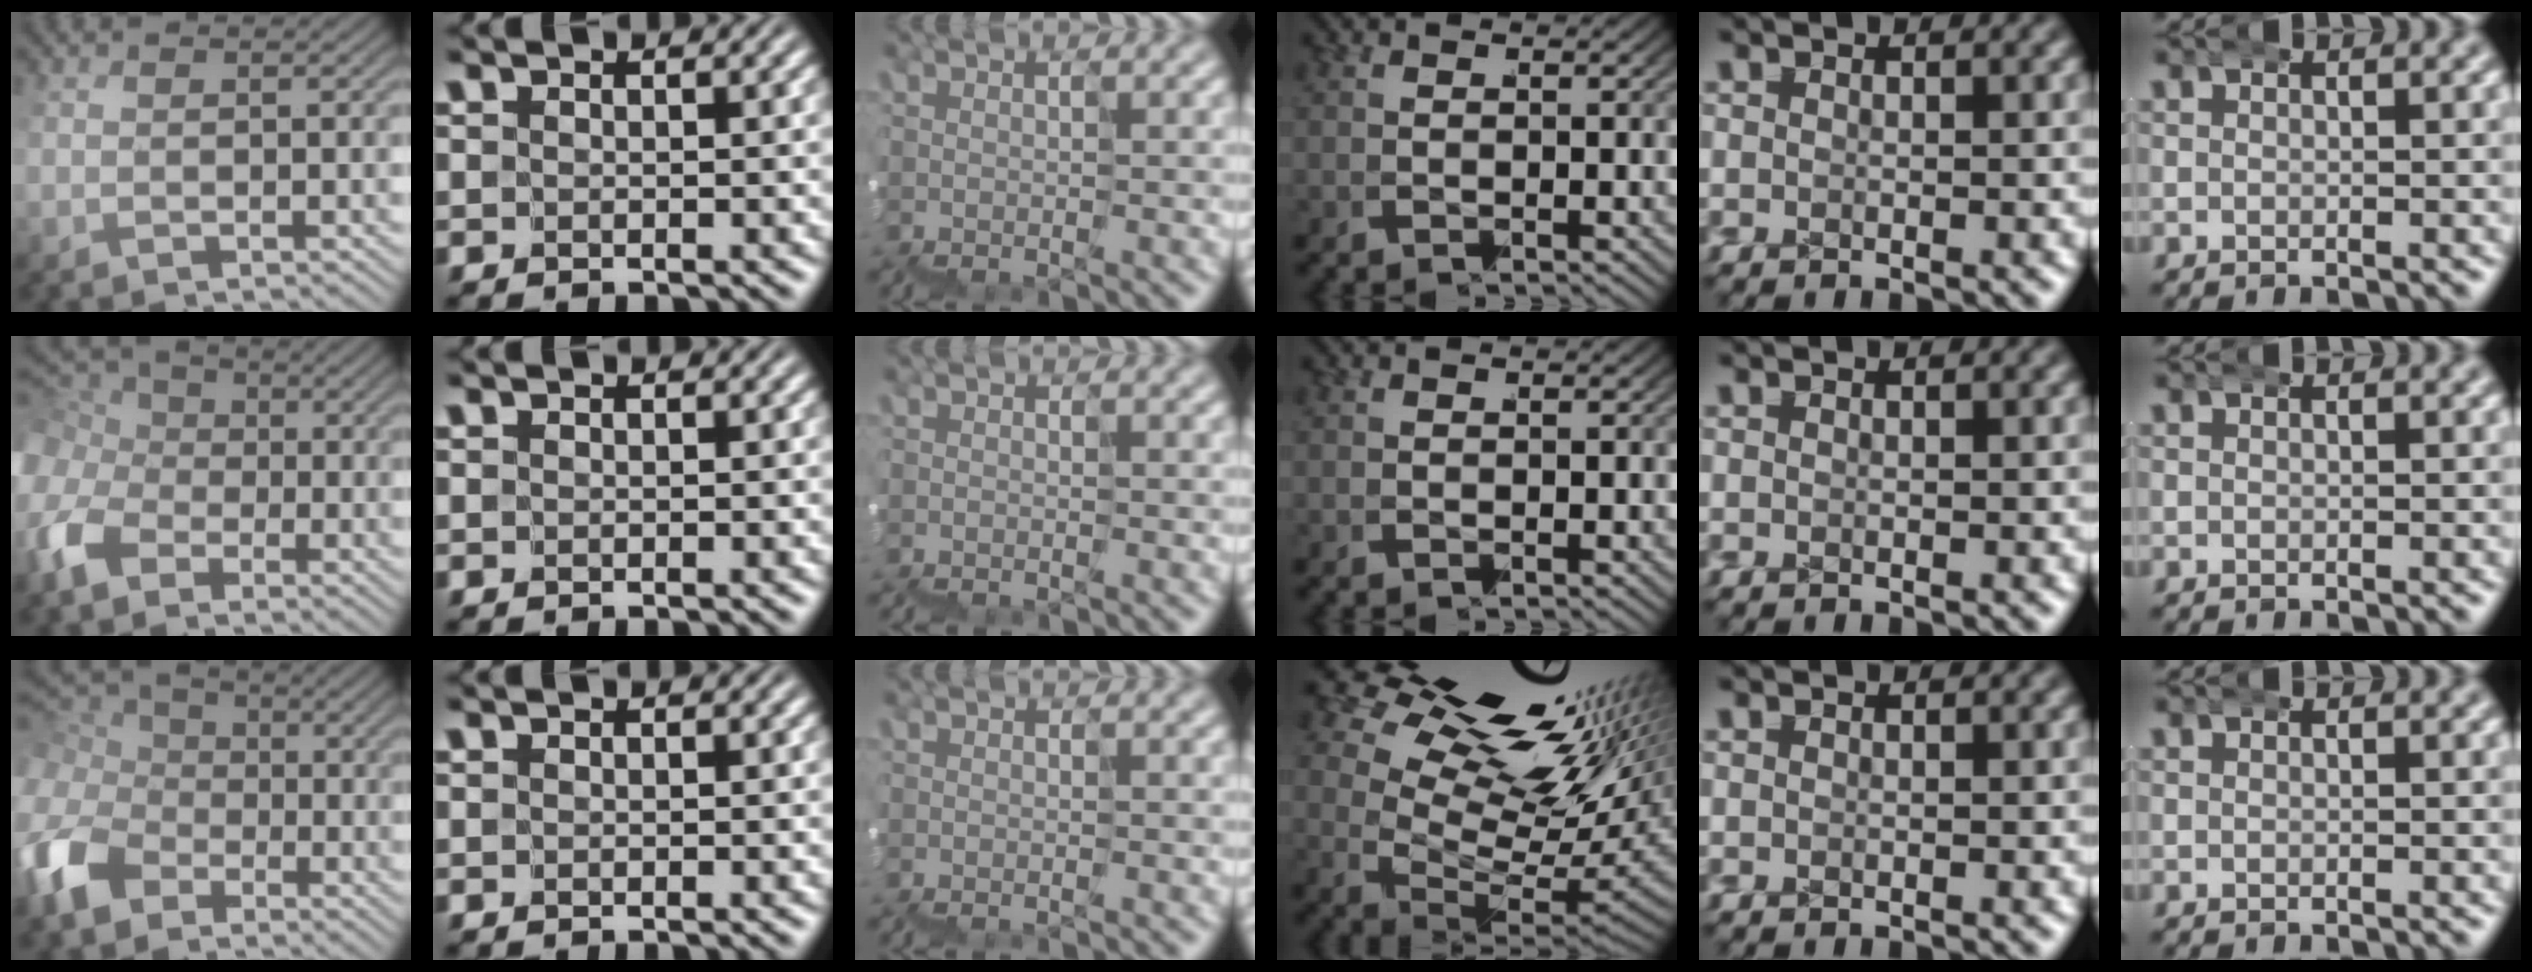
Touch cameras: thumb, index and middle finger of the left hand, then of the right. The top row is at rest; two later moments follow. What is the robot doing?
{"motion": "wrap", "object": "ethernet cable"}